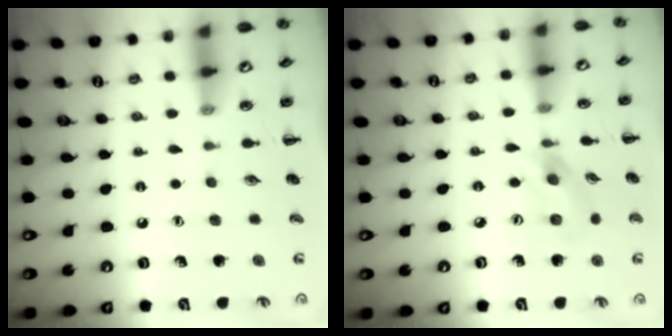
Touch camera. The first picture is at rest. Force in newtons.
{"total": 5.2, "press": 5.2, "slide": 0.5}